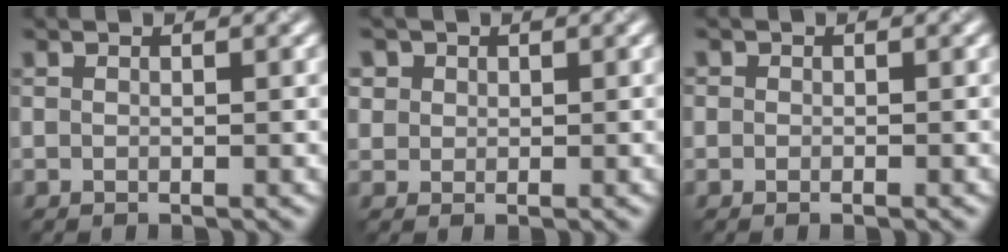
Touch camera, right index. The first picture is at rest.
{"total": 1.1, "force": [0.5, 0.9, -0.4], "torque": [-0.004, 0.007, 0.014]}
{"total": 0.7, "force": [-0.6, 0.0, -0.4], "torque": [0.001, 0.000, -0.001]}